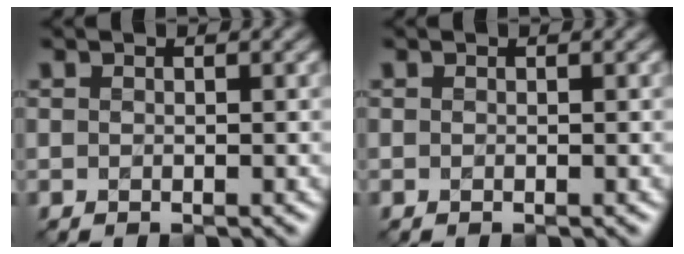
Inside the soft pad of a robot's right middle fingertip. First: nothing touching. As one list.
[{"total": 0.0}]